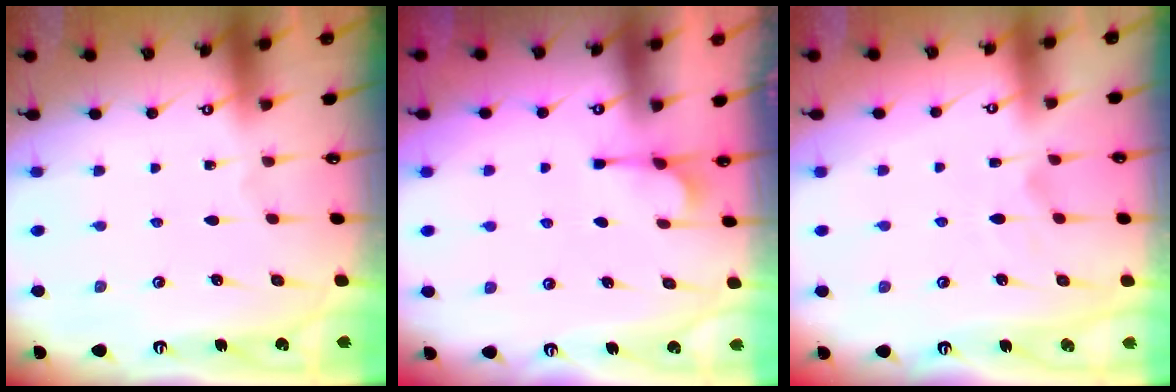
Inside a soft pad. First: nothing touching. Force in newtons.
{"total": 4.3, "press": 4.1, "slide": 1.1}
{"total": 1.3, "press": 0.6, "slide": 1.2}